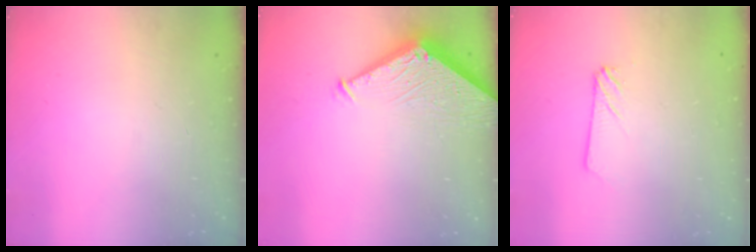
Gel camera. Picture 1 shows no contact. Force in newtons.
{"total": 6.3, "press": 6.3, "slide": 0.4}
{"total": 2.7, "press": 2.7, "slide": 0.2}